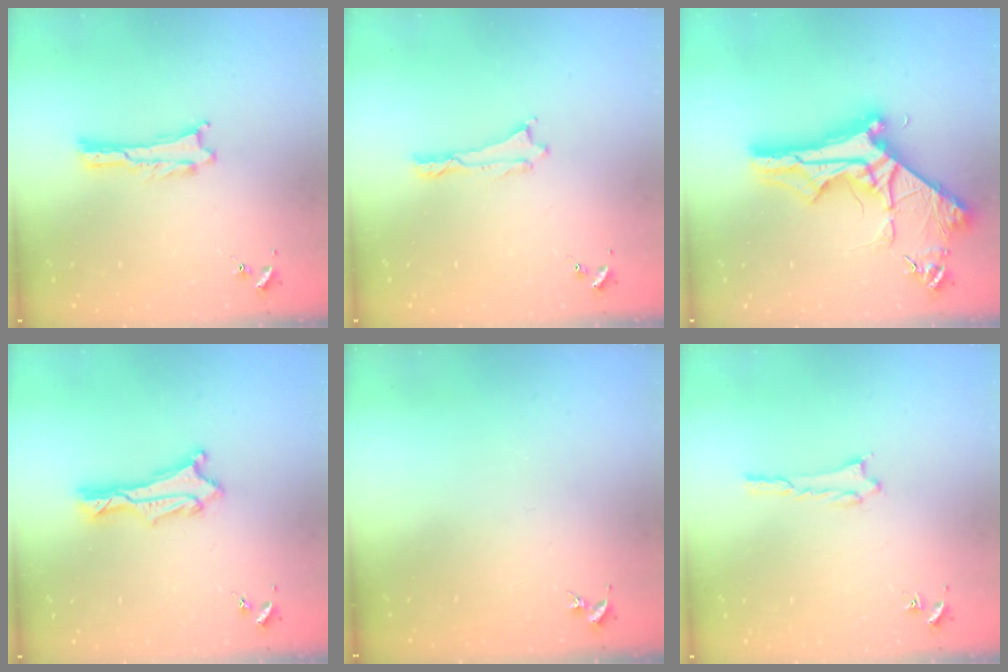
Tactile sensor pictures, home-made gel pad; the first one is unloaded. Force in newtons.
{"total": 0.0}
{"total": 10.7, "press": 10.6, "slide": 1.2}
{"total": 1.5, "press": 1.5, "slide": 0.1}
{"total": 0.0}
{"total": 1.4, "press": 1.4, "slide": 0.2}